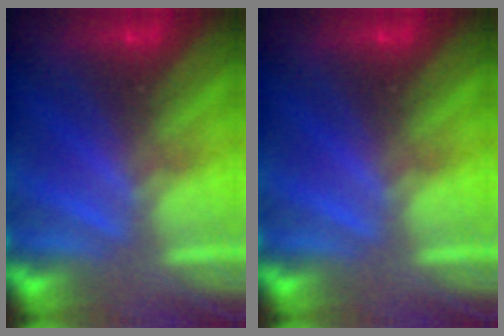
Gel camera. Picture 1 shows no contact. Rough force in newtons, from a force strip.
{"total": 0.0}